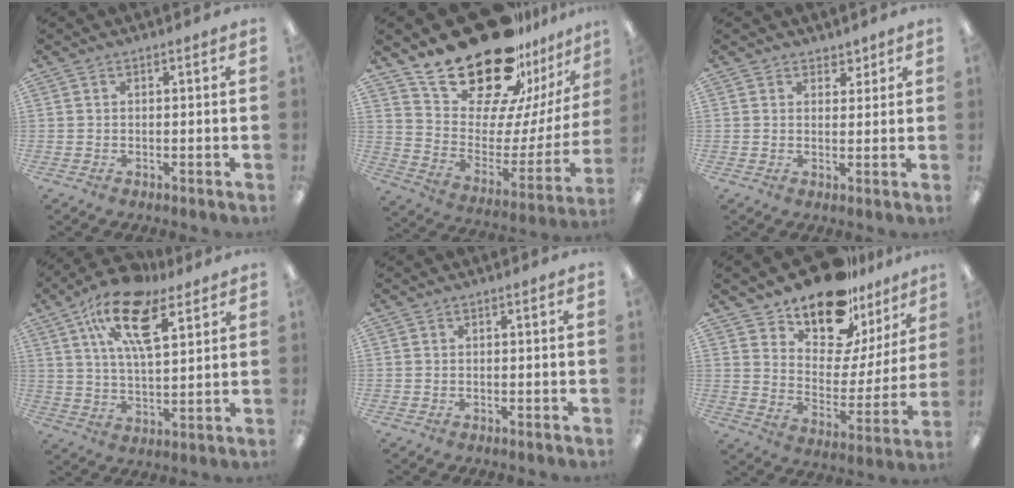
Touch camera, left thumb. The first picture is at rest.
{"total": 27.9, "force": [21.7, 11.9, 12.9], "torque": [-0.206, -0.151, 0.393]}
{"total": 2.9, "force": [2.2, 2.0, 0.3], "torque": [0.006, -0.008, 0.038]}
{"total": 17.7, "force": [9.9, 7.8, 12.5], "torque": [-0.221, -0.028, 0.172]}
{"total": 0.0}
{"total": 16.9, "force": [13.8, 7.6, 6.1], "torque": [-0.108, -0.108, 0.247]}